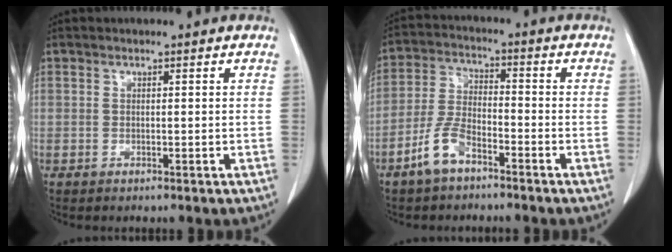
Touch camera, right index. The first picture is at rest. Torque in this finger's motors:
{"motor_torque": [-0.12, 0.02, -0.07, -0.04]}